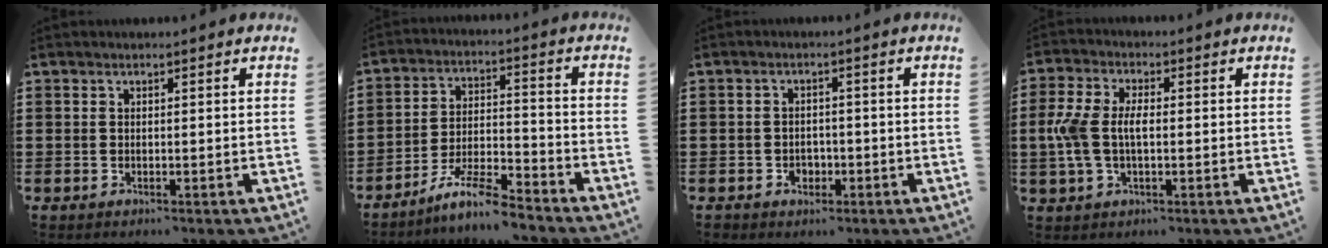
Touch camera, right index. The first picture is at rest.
{"total": 7.5, "force": [-6.6, 0.4, 3.6], "torque": [-0.074, 0.003, -0.127]}
{"total": 2.0, "force": [-1.0, 1.7, 0.5], "torque": [-0.015, 0.002, -0.024]}
{"total": 6.3, "force": [-0.4, 3.2, 5.4], "torque": [-0.143, -0.008, -0.019]}